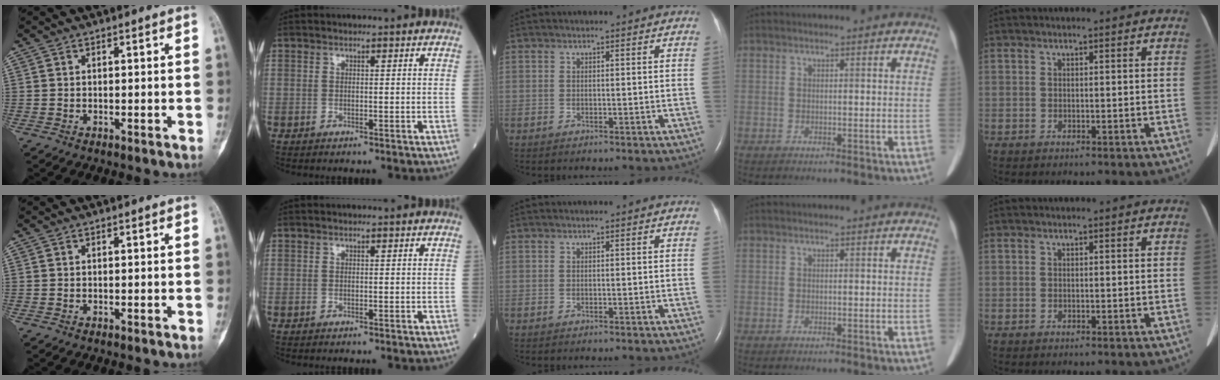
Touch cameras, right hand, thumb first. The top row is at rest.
{}